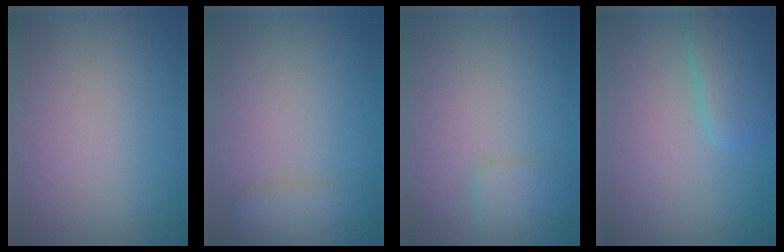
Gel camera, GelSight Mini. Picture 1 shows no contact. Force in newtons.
{"total": 2.3, "press": 2.3, "slide": 0.1}
{"total": 2.3, "press": 2.3, "slide": 0.1}
{"total": 3.6, "press": 3.6, "slide": 0.2}